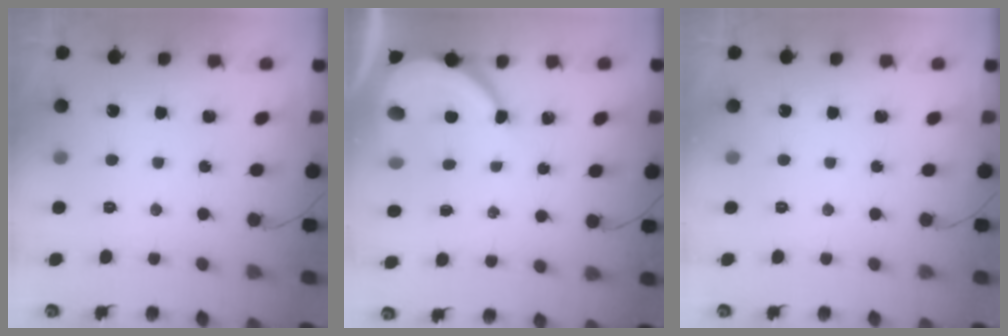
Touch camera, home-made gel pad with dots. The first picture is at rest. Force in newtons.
{"total": 7.7, "press": 7.7, "slide": 0.8}
{"total": 0.0}